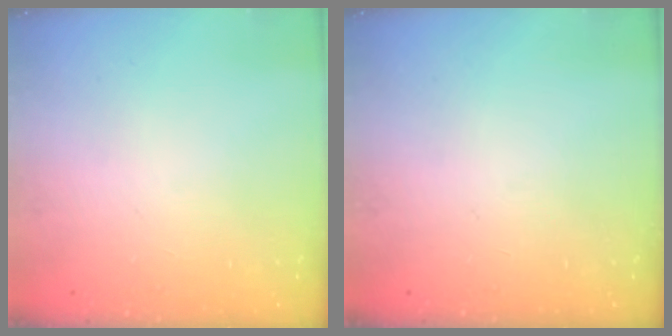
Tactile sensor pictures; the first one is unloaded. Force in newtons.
{"total": 0.0}